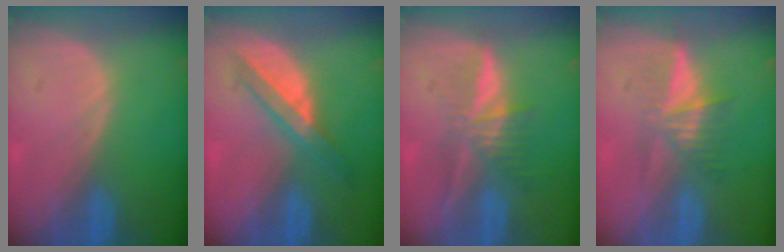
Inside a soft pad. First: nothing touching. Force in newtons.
{"total": 5.9, "press": 5.3, "slide": 2.5}
{"total": 5.9, "press": 5.5, "slide": 2.2}
{"total": 5.2, "press": 4.8, "slide": 1.8}